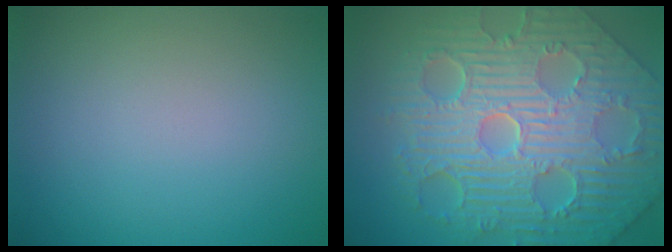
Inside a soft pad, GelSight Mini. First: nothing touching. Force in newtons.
{"total": 12.3, "press": 8.2, "slide": 9.2}